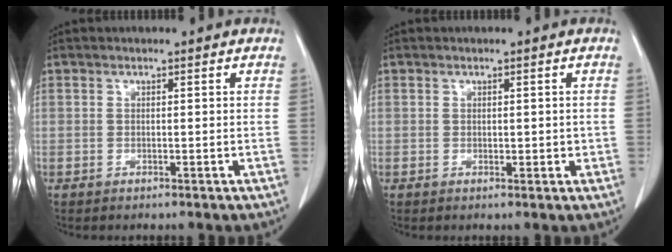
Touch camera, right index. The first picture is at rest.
{"total": 1.6, "force": [0.1, 1.0, 1.2], "torque": [-0.014, 0.001, 0.006]}